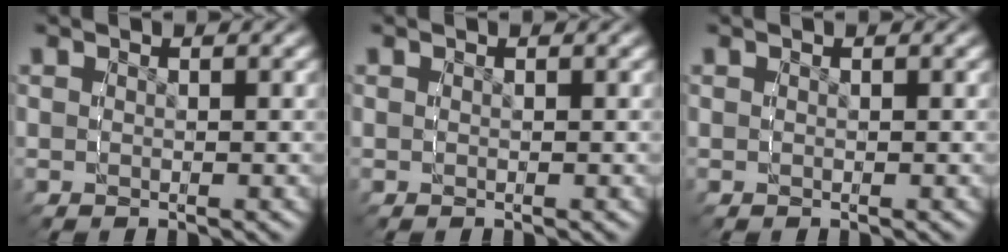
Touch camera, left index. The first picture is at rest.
{"total": 0.0}
{"total": 0.0}